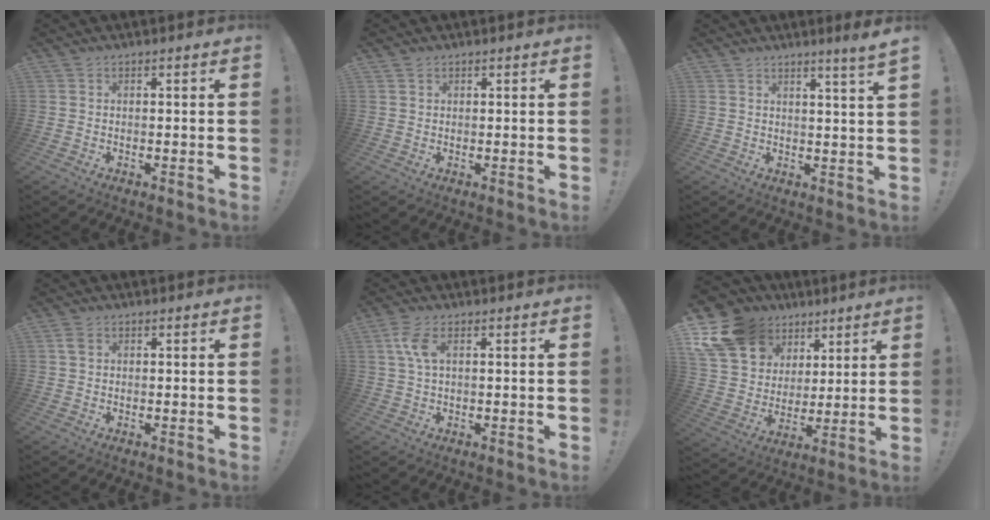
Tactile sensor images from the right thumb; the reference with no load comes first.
{"total": 1.2, "force": [0.8, 0.8, 0.3], "torque": [-0.003, -0.001, 0.016]}
{"total": 4.1, "force": [2.7, -1.4, 2.8], "torque": [-0.039, -0.023, 0.040]}
{"total": 1.7, "force": [0.6, 1.1, 1.2], "torque": [-0.019, 0.001, 0.011]}
{"total": 5.7, "force": [1.6, 2.4, 4.9], "torque": [-0.107, 0.005, 0.029]}
{"total": 18.5, "force": [10.2, 13.5, 7.3], "torque": [-0.128, -0.053, 0.216]}